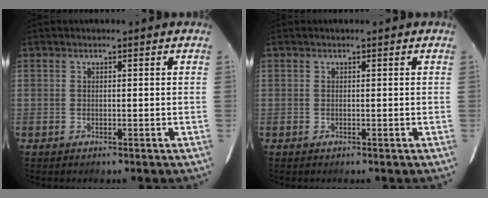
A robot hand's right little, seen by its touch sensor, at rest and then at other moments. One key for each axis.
{"total": 0.0}